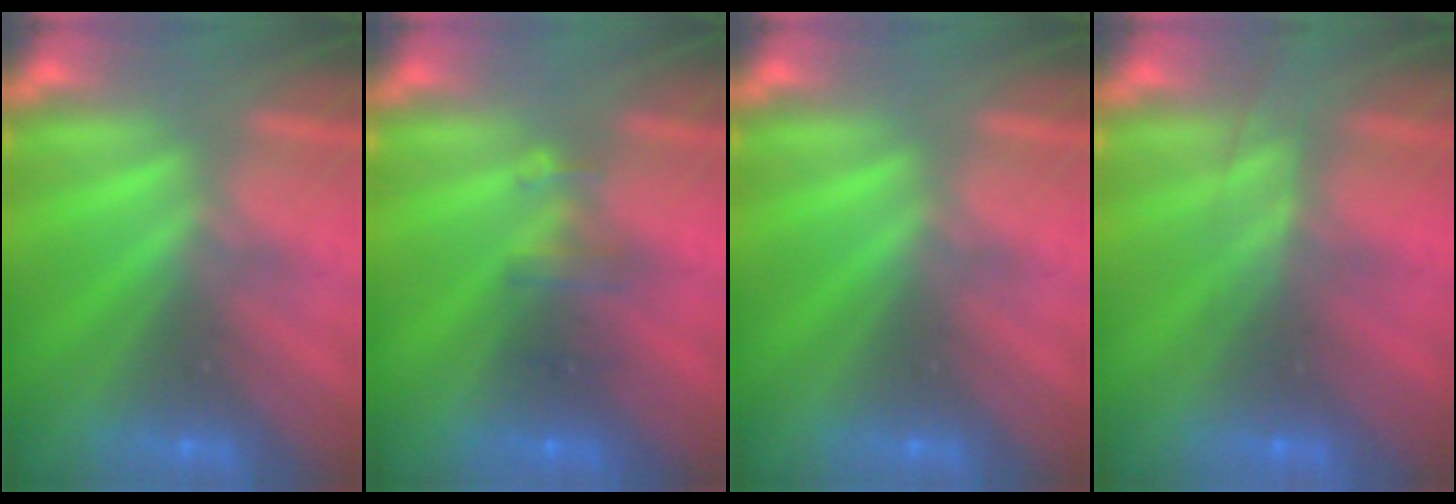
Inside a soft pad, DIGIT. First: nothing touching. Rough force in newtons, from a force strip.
{"total": 2.8}
{"total": 0.0}
{"total": 2.5}